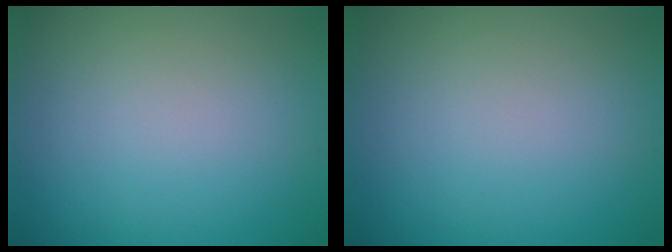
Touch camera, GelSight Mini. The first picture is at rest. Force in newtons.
{"total": 0.0}